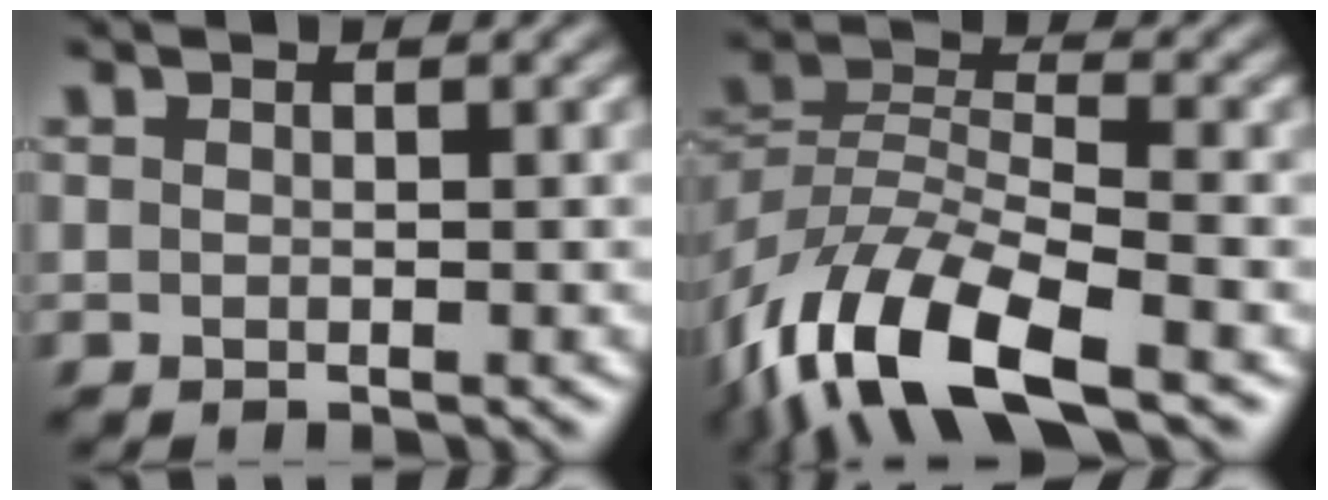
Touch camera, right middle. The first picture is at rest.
{"total": 12.0, "force": [-7.3, 4.8, 8.2], "torque": [-0.158, -0.007, -0.144]}